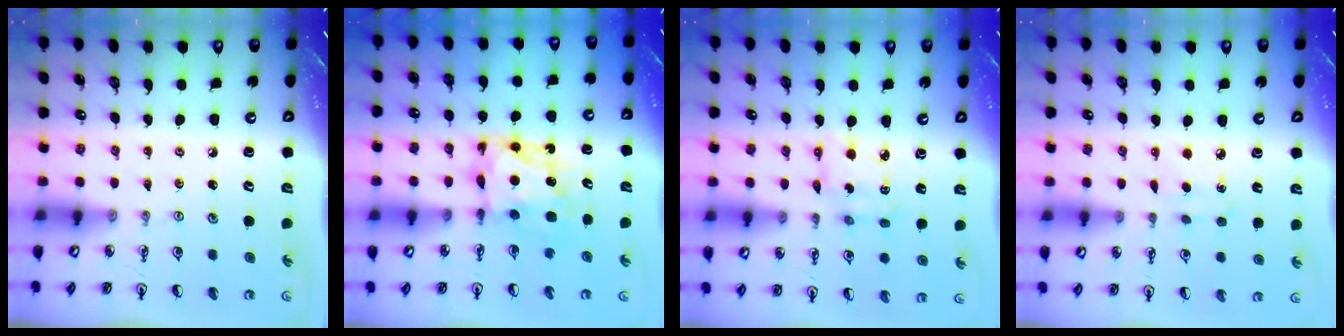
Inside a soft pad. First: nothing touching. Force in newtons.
{"total": 7.6, "press": 7.6, "slide": 0.7}
{"total": 3.5, "press": 3.5, "slide": 0.3}
{"total": 4.3, "press": 4.3, "slide": 0.5}